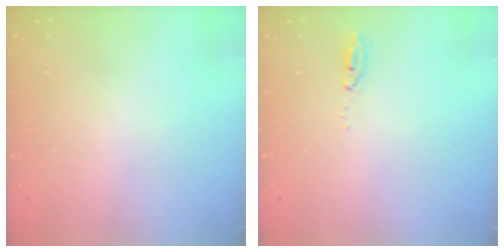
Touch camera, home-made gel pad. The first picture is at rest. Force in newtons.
{"total": 11.2, "press": 5.8, "slide": 9.6}